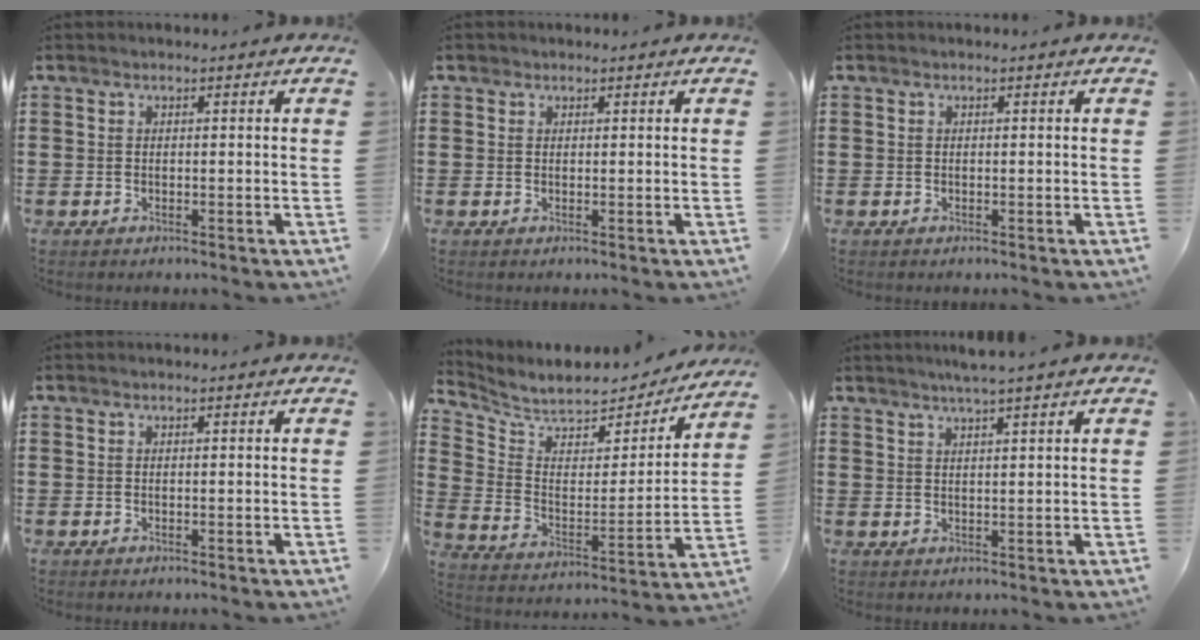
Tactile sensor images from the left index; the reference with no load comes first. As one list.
[{"total": 0.7, "force": [0.5, 0.5, 0.1], "torque": [-0.003, 0.003, 0.010]}, {"total": 0.0}, {"total": 0.0}, {"total": 6.5, "force": [6.0, 1.8, 1.5], "torque": [-0.058, -0.053, 0.099]}, {"total": 2.4, "force": [2.0, -0.5, 1.2], "torque": [-0.026, -0.003, 0.035]}]